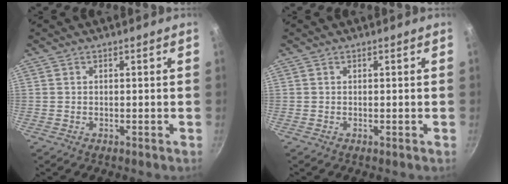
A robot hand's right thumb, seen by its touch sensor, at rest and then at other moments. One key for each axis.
{"total": 0.0}